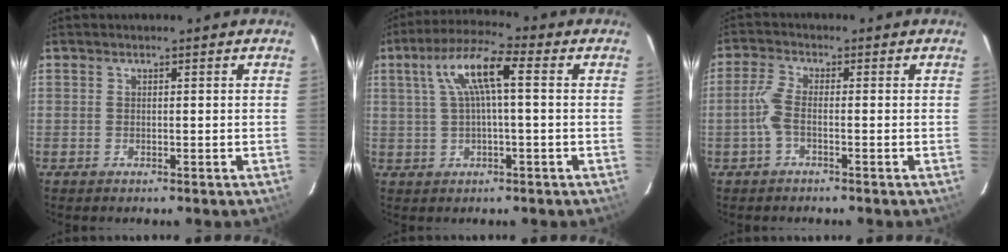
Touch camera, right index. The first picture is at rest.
{"total": 8.8, "force": [1.7, 1.6, 8.5], "torque": [-0.160, 0.019, 0.035]}
{"total": 3.4, "force": [-1.2, 0.8, 3.1], "torque": [-0.077, 0.005, -0.026]}